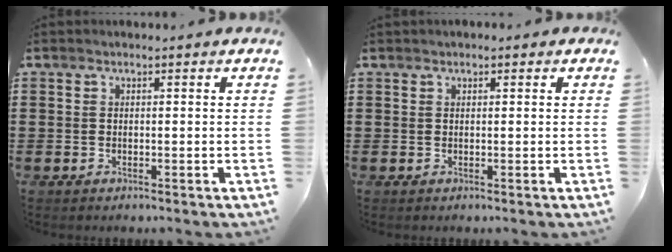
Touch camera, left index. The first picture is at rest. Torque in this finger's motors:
{"motor_torque": [2.14, 0.00, 0.83, 0.10]}